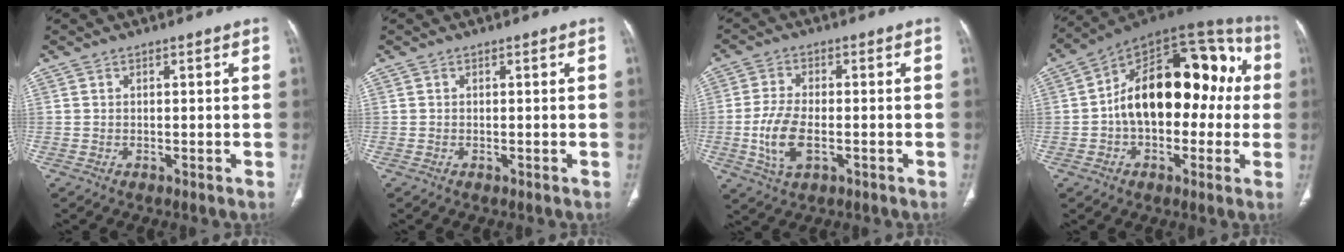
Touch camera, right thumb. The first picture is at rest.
{"total": 0.0}
{"total": 8.4, "force": [-2.0, 4.4, 7.0], "torque": [-0.150, 0.004, -0.034]}
{"total": 23.4, "force": [0.8, 13.8, 18.9], "torque": [-0.250, 0.057, 0.002]}